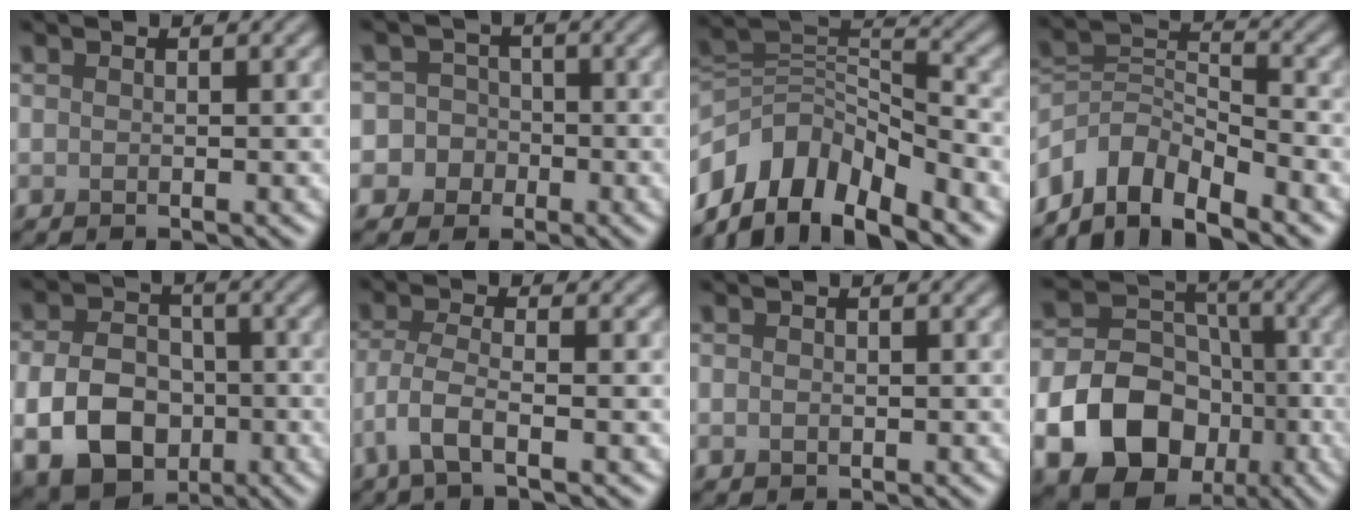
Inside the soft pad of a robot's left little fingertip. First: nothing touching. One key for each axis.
{"total": 7.4, "fx": -2.5, "fy": 6.9, "fz": 0.9, "tx": -0.015, "ty": 0.003, "tz": -0.079}
{"total": 10.2, "fx": -6.3, "fy": 5.3, "fz": 6.0, "tx": -0.107, "ty": 0.010, "tz": -0.121}
{"total": 6.5, "fx": -4.9, "fy": 2.8, "fz": 3.1, "tx": -0.045, "ty": -0.002, "tz": -0.104}
{"total": 8.1, "fx": -2.3, "fy": 5.9, "fz": 5.0, "tx": -0.103, "ty": -0.012, "tz": -0.047}
{"total": 3.1, "fx": -1.6, "fy": 0.6, "fz": 2.6, "tx": -0.061, "ty": -0.002, "tz": -0.043}
{"total": 0.6, "fx": 0.0, "fy": 0.5, "fz": 0.3, "tx": -0.002, "ty": -0.002, "tz": -0.003}
{"total": 14.1, "fx": -5.4, "fy": 11.3, "fz": 6.5, "tx": -0.125, "ty": -0.031, "tz": -0.115}